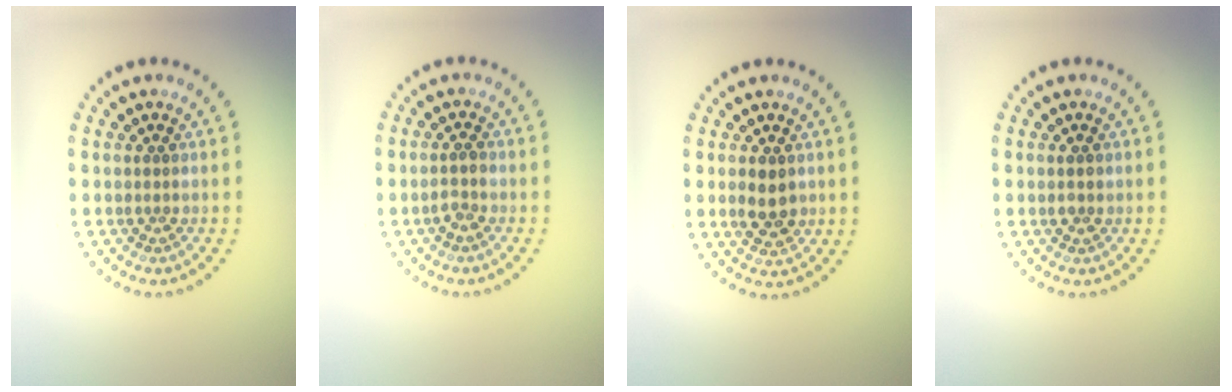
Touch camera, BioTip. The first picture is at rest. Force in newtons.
{"total": 1.5, "press": 1.4, "slide": 0.6}
{"total": 2.5, "press": 2.5, "slide": 0.3}
{"total": 1.0, "press": 1.0, "slide": 0.2}